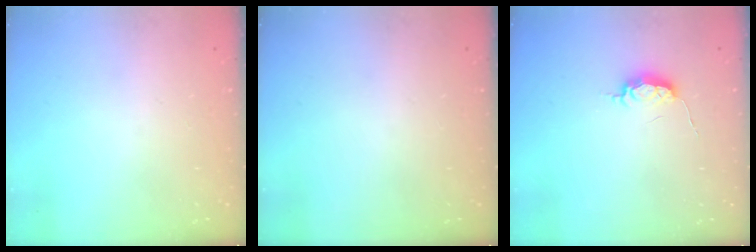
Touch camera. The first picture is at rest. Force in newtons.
{"total": 0.0}
{"total": 5.3, "press": 5.3, "slide": 0.7}